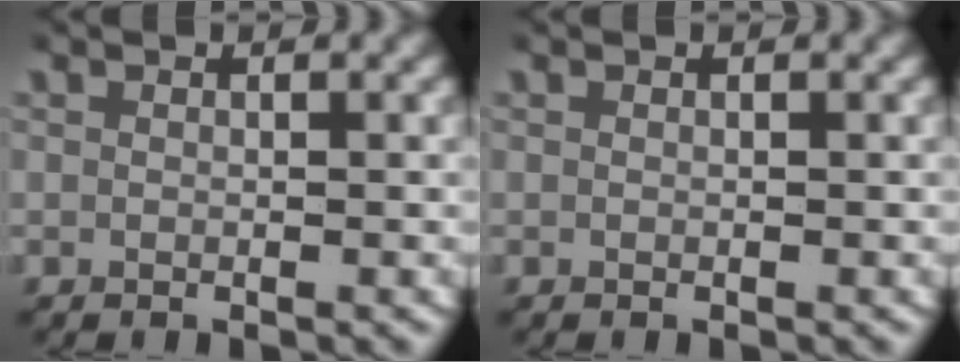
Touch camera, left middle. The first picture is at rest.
{"total": 0.0}